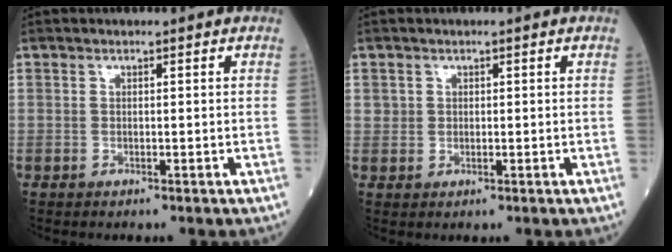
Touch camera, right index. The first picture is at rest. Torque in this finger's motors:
{"motor_torque": [0.39, 0.26, 0.03, 0.02]}